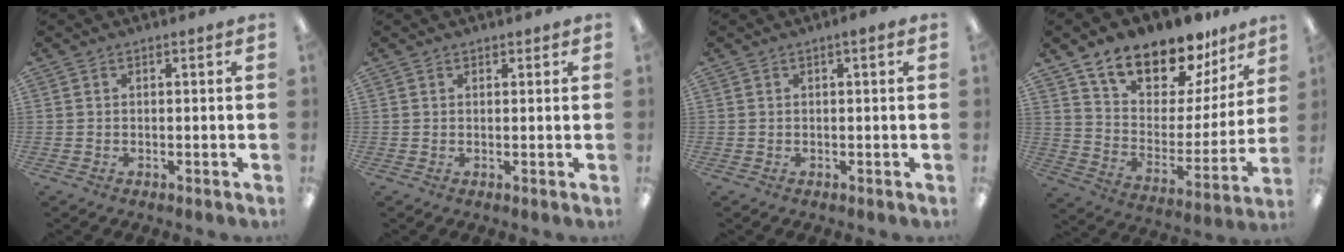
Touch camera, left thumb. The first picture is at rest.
{"total": 1.1, "force": [0.9, 0.6, 0.1], "torque": [-0.001, 0.001, 0.018]}
{"total": 1.3, "force": [0.5, 0.2, 1.2], "torque": [-0.024, 0.003, 0.007]}
{"total": 14.4, "force": [12.4, 6.1, 3.9], "torque": [-0.072, -0.106, 0.222]}